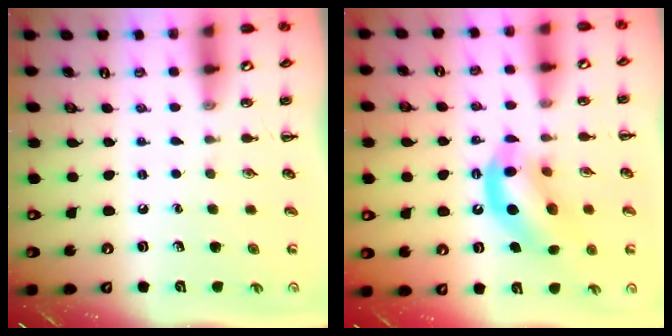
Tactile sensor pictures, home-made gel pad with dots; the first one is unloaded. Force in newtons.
{"total": 11.5, "press": 11.1, "slide": 3.0}